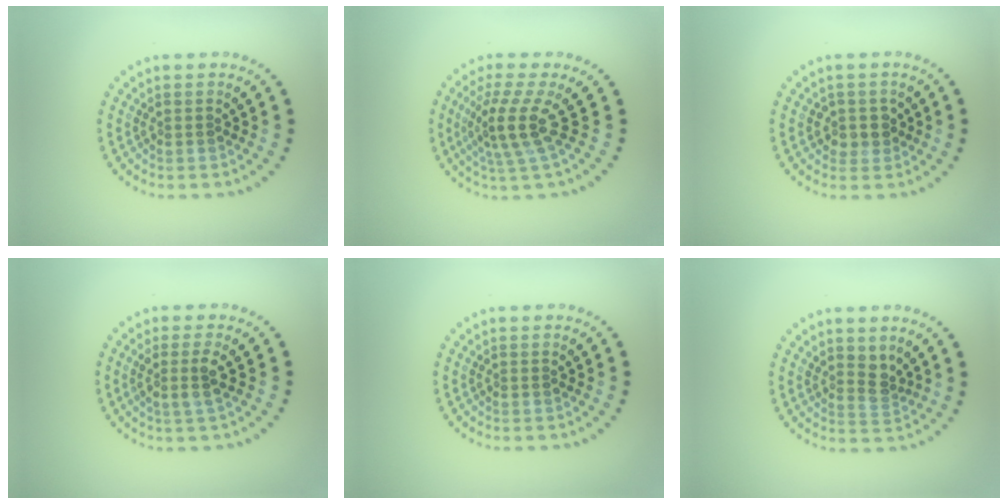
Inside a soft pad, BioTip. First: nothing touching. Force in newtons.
{"total": 3.8, "press": 2.8, "slide": 2.6}
{"total": 1.8, "press": 1.7, "slide": 0.8}
{"total": 2.2, "press": 1.8, "slide": 1.2}
{"total": 0.0}
{"total": 1.6, "press": 1.3, "slide": 1.0}